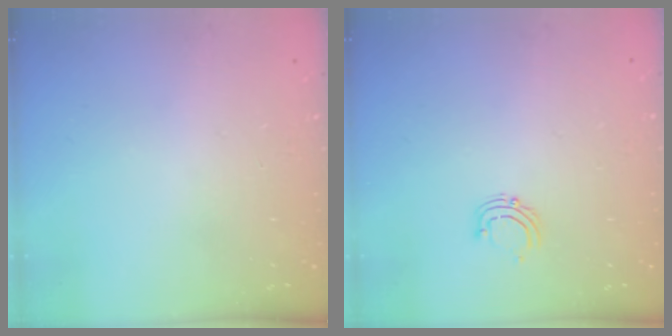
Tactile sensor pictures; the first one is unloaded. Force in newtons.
{"total": 4.1, "press": 4.0, "slide": 0.4}